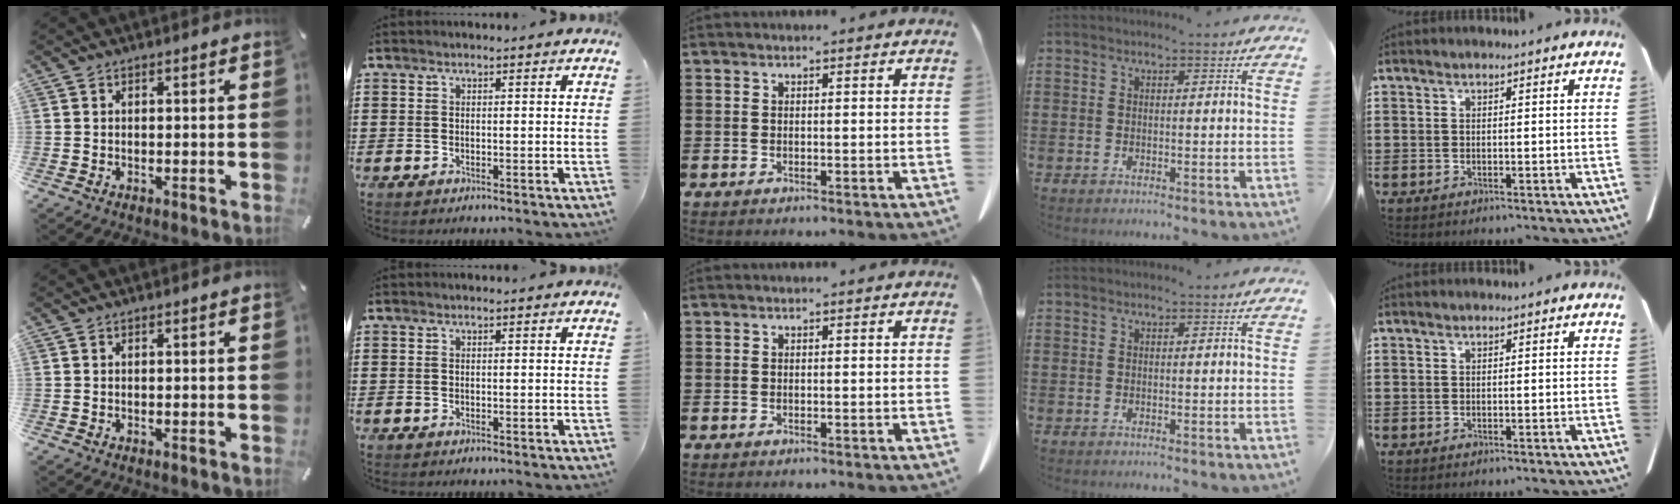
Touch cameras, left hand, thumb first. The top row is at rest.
{}